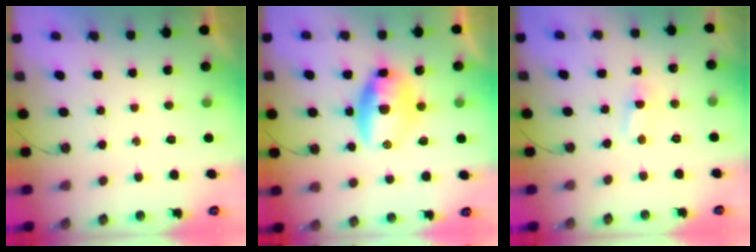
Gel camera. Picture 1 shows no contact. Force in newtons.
{"total": 15.2, "press": 11.3, "slide": 10.1}
{"total": 4.8, "press": 1.8, "slide": 4.5}